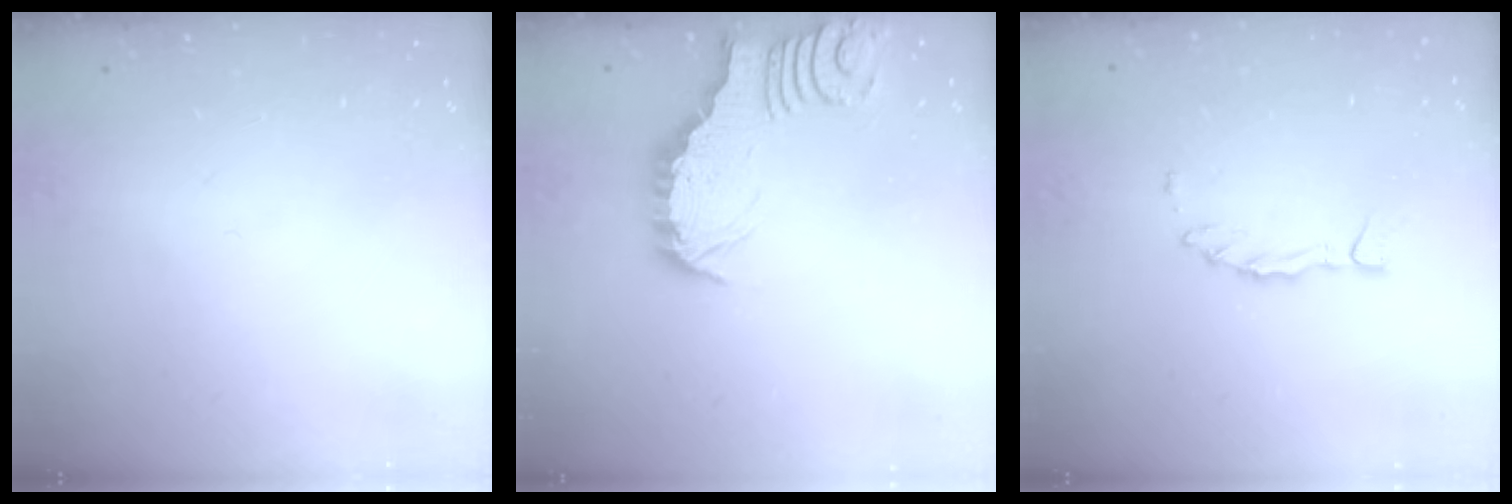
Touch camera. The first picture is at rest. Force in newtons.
{"total": 3.0, "press": 3.0, "slide": 0.3}
{"total": 1.5, "press": 1.5, "slide": 0.4}